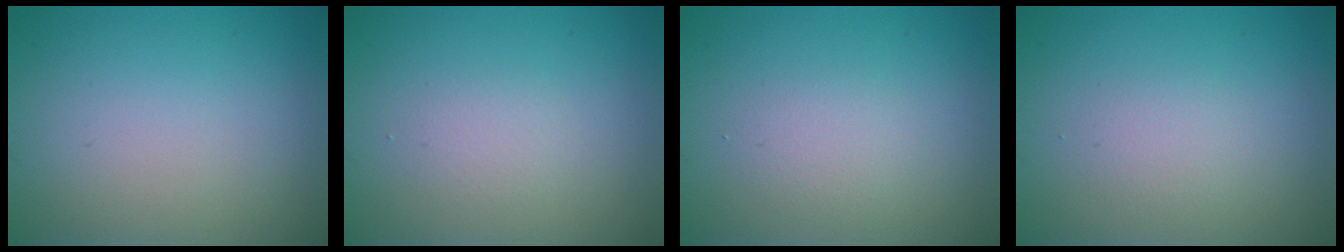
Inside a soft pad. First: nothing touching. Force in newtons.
{"total": 1.2, "press": 1.2, "slide": 0.0}
{"total": 1.6, "press": 1.6, "slide": 0.1}
{"total": 1.5, "press": 1.4, "slide": 0.1}